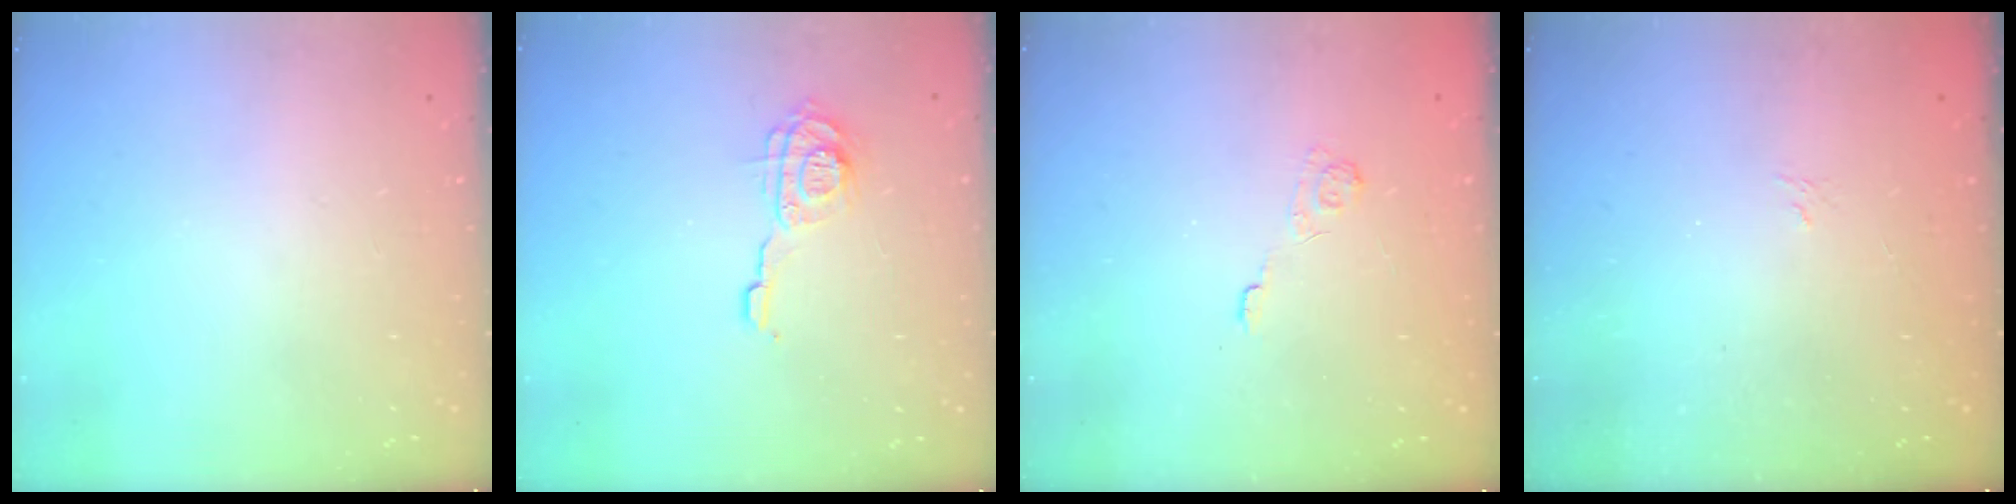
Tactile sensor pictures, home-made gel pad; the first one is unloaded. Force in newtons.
{"total": 9.2, "press": 9.1, "slide": 0.5}
{"total": 2.7, "press": 2.3, "slide": 1.4}
{"total": 1.1, "press": 0.4, "slide": 1.1}